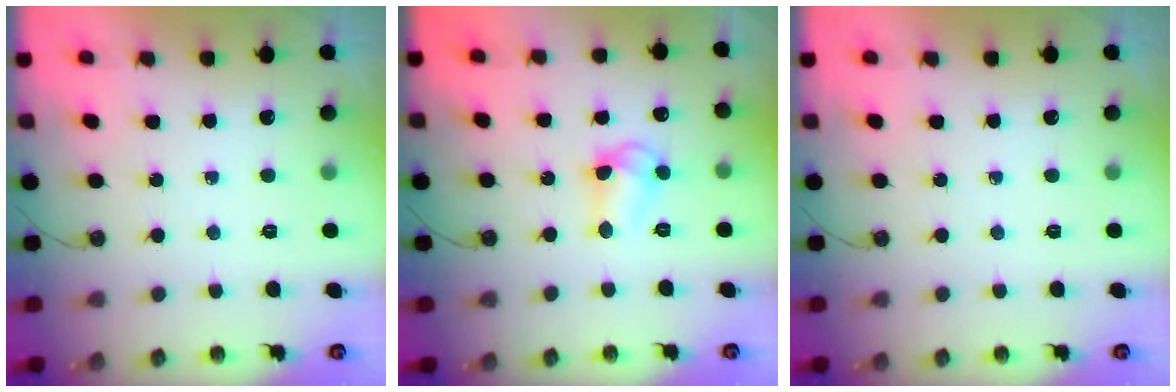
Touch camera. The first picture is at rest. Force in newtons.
{"total": 8.0, "press": 8.0, "slide": 0.7}
{"total": 0.0}